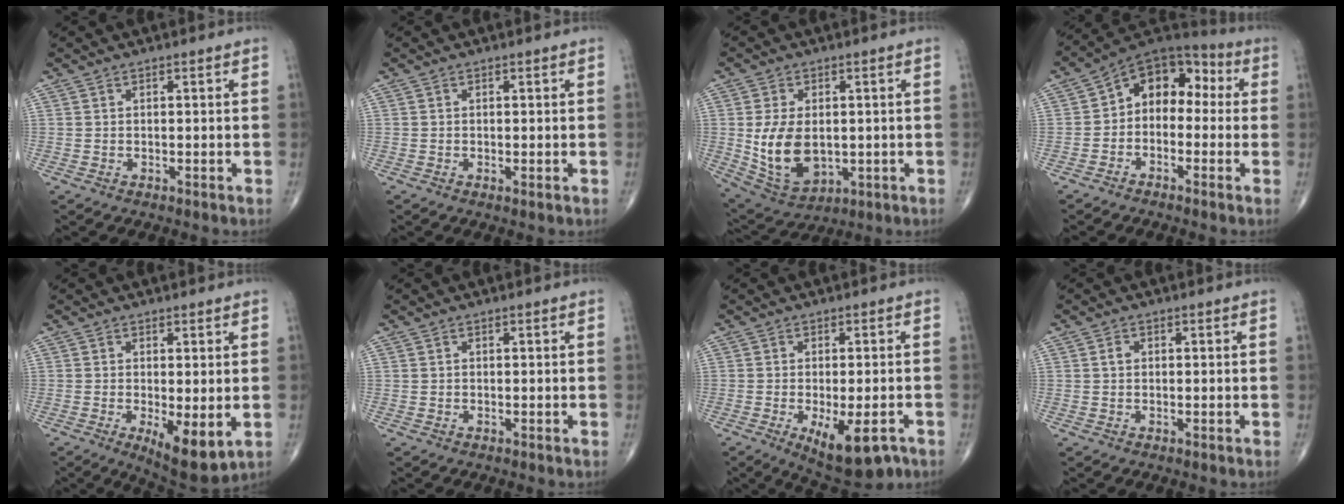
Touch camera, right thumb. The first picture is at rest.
{"total": 0.7, "force": [-0.1, 0.2, 0.6], "torque": [-0.015, -0.004, -0.004]}
{"total": 12.1, "force": [-0.3, 7.8, 9.3], "torque": [-0.160, -0.008, 0.016]}
{"total": 11.0, "force": [-0.1, 7.9, 7.7], "torque": [-0.074, 0.047, -0.024]}
{"total": 8.4, "force": [-1.8, 3.0, 7.6], "torque": [-0.114, -0.024, -0.022]}
{"total": 0.0}
{"total": 11.4, "force": [-5.1, 4.5, 9.1], "torque": [-0.127, -0.002, -0.066]}
{"total": 1.1, "force": [0.1, 0.8, 0.7], "torque": [-0.009, 0.003, 0.000]}